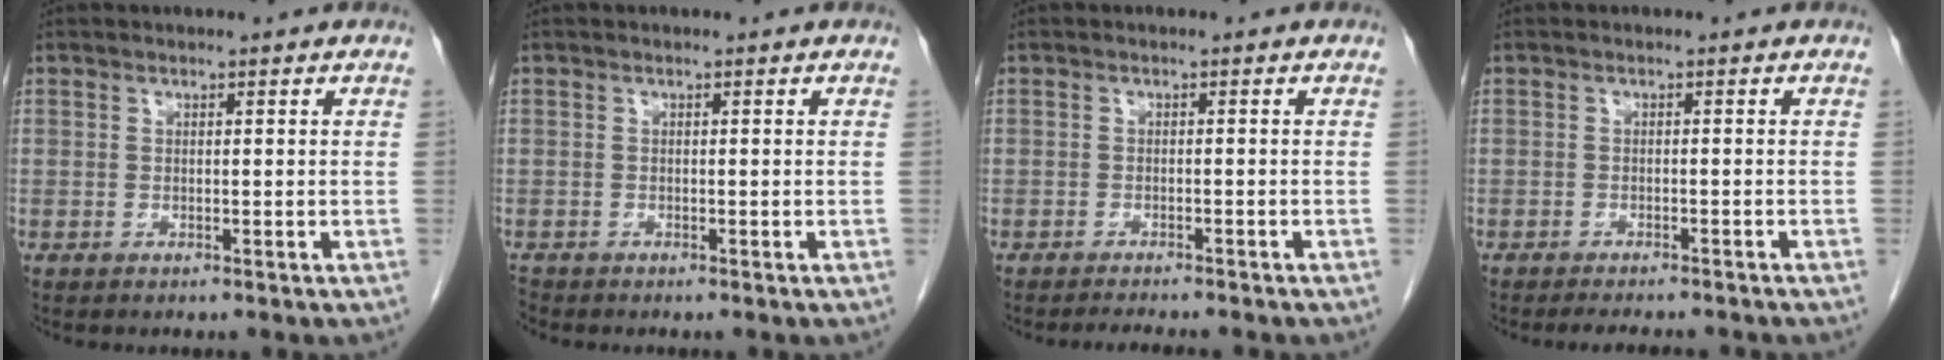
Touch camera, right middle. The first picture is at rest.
{"total": 0.8, "force": [-0.8, 0.2, 0.0], "torque": [-0.004, -0.002, -0.016]}
{"total": 3.8, "force": [-3.5, 0.2, 1.5], "torque": [-0.018, -0.006, -0.045]}
{"total": 5.8, "force": [-5.3, 0.4, 2.4], "torque": [-0.021, -0.011, -0.070]}